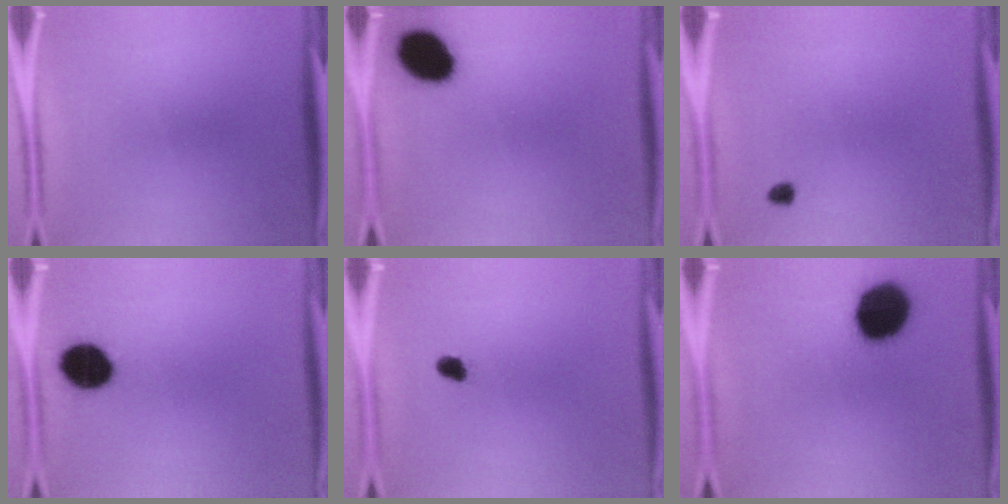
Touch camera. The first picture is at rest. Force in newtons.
{"total": 12.1}
{"total": 1.2}
{"total": 9.8}
{"total": 1.8}
{"total": 17.1}